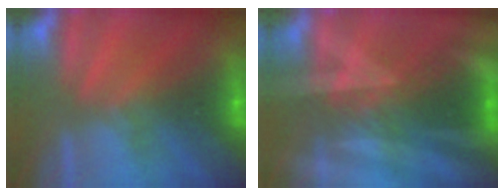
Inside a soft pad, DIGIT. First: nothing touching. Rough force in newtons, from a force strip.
{"total": 3.0}